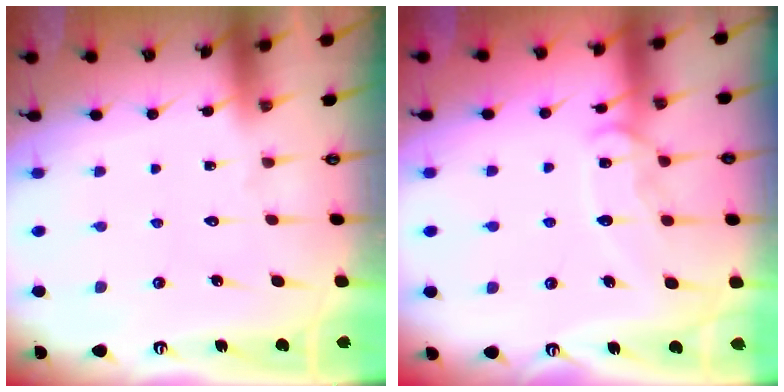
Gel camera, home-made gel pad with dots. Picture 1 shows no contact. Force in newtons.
{"total": 10.8, "press": 10.8, "slide": 1.0}